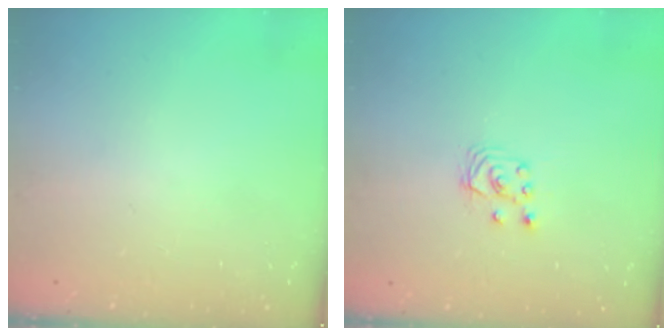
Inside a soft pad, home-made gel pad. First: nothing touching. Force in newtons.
{"total": 3.5, "press": 3.5, "slide": 0.4}